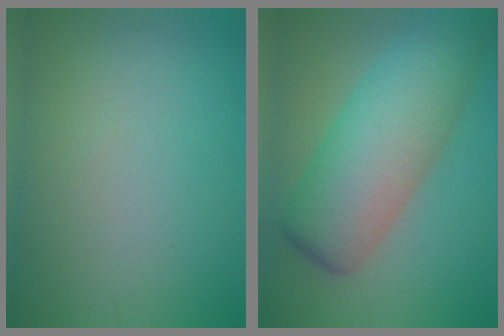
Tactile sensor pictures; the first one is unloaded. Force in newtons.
{"total": 9.4, "press": 9.4, "slide": 0.3}